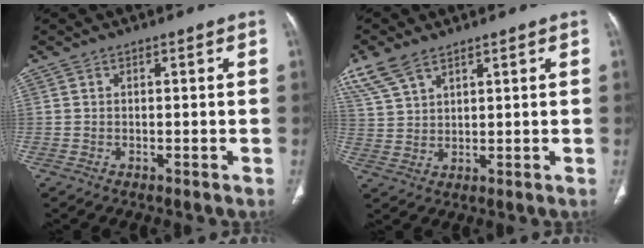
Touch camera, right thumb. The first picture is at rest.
{"total": 7.3, "force": [5.1, 3.3, 4.0], "torque": [-0.083, -0.002, 0.115]}